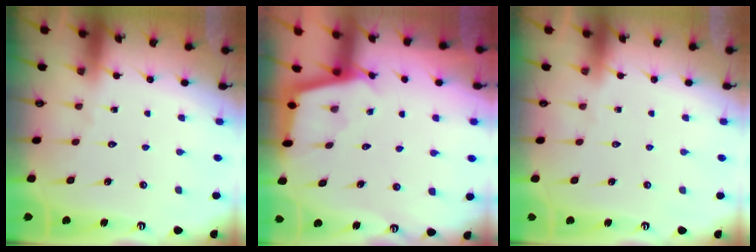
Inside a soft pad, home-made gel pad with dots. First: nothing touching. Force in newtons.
{"total": 2.4, "press": 2.4, "slide": 0.2}
{"total": 0.0}